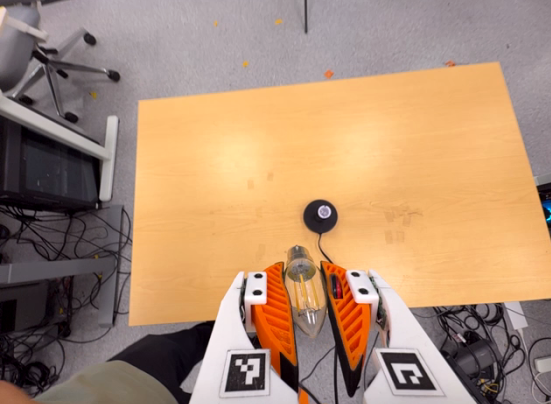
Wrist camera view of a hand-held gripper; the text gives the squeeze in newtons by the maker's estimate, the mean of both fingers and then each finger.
{"total": 21.9, "left": 24.3, "right": 19.6}